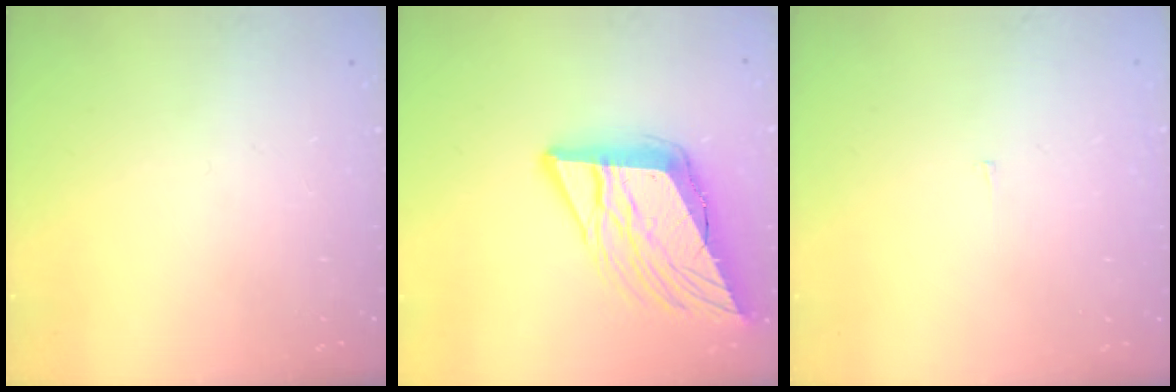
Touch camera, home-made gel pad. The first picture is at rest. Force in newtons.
{"total": 15.3, "press": 15.1, "slide": 2.7}
{"total": 1.9, "press": 1.9, "slide": 0.1}